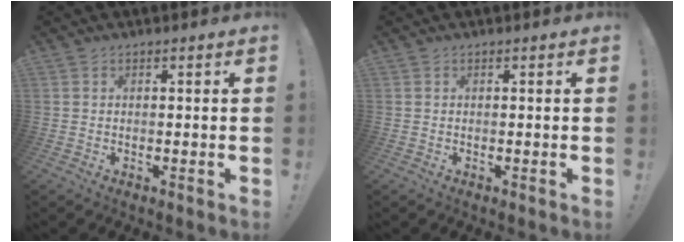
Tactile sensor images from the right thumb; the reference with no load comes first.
{"total": 0.0}